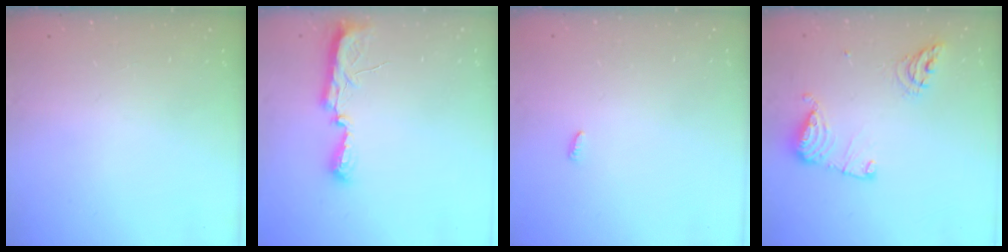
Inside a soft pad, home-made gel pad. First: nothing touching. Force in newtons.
{"total": 8.1, "press": 8.1, "slide": 1.0}
{"total": 2.4, "press": 2.4, "slide": 0.2}
{"total": 11.8, "press": 11.7, "slide": 1.4}